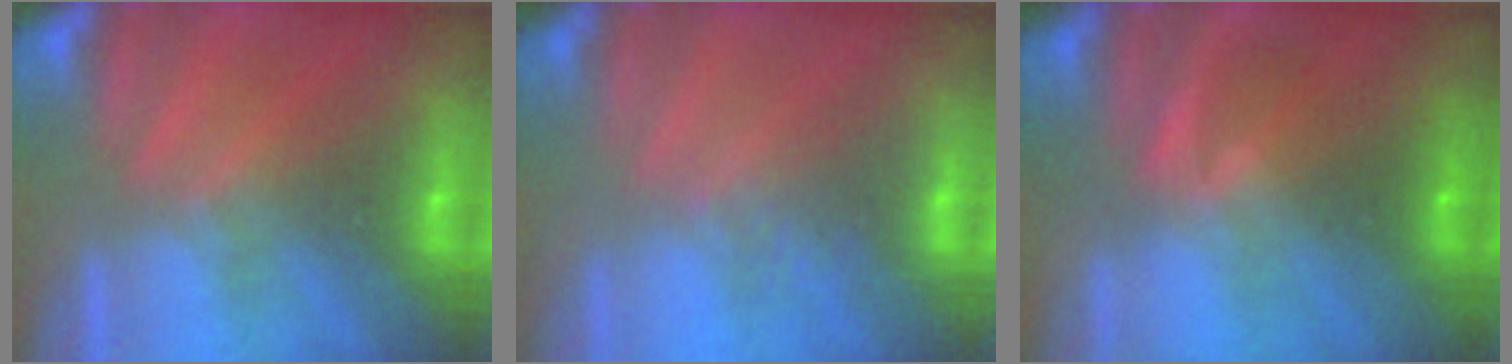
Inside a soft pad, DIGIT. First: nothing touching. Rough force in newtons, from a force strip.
{"total": 2.9}
{"total": 1.2}